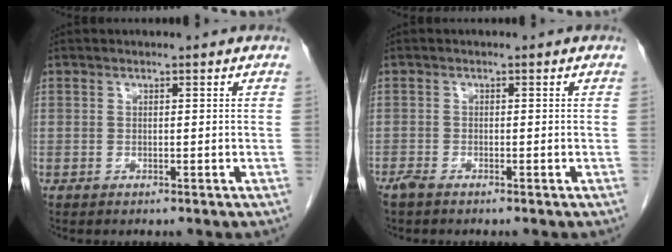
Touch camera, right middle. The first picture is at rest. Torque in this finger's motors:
{"motor_torque": [0.17, -0.08, 0.04, 0.04]}